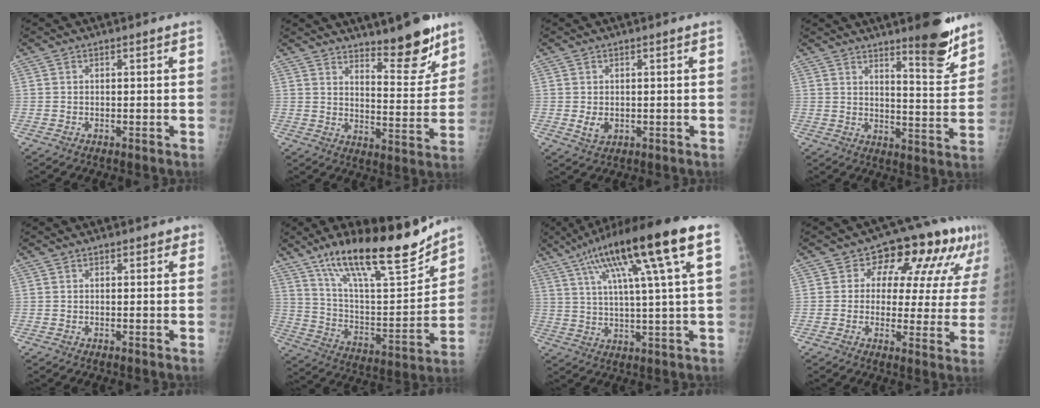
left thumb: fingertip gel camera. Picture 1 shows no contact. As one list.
[{"total": 11.5, "force": [8.8, 3.1, 6.6], "torque": [-0.063, -0.074, 0.138]}, {"total": 2.6, "force": [-0.1, 1.9, 1.7], "torque": [-0.025, -0.005, 0.005]}, {"total": 10.6, "force": [7.9, 1.8, 6.8], "torque": [-0.074, -0.067, 0.119]}, {"total": 1.3, "force": [0.9, 0.9, 0.5], "torque": [0.011, -0.002, 0.005]}, {"total": 24.0, "force": [17.3, 6.4, 15.4], "torque": [-0.223, -0.073, 0.295]}, {"total": 18.7, "force": [8.5, 1.8, 16.5], "torque": [-0.276, 0.007, 0.137]}, {"total": 15.1, "force": [6.8, 8.7, 10.3], "torque": [-0.084, 0.000, 0.082]}]